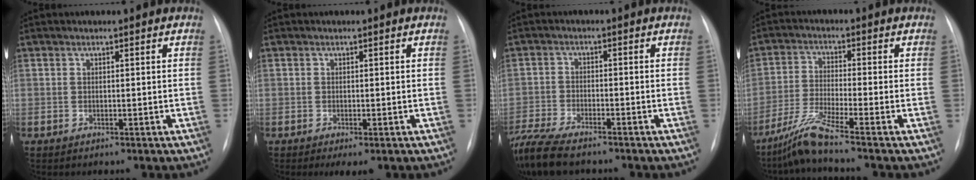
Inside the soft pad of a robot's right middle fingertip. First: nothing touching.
{"total": 2.6, "force": [-1.5, 0.7, 2.0], "torque": [-0.029, -0.006, -0.017]}
{"total": 11.5, "force": [-9.6, 2.5, 5.8], "torque": [-0.124, -0.022, -0.163]}
{"total": 6.2, "force": [-5.0, -1.7, 3.3], "torque": [-0.075, -0.033, -0.104]}